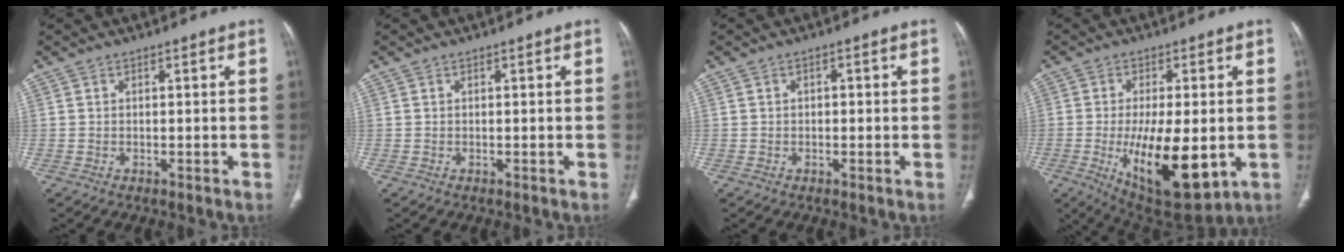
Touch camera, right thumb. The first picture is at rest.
{"total": 0.0}
{"total": 1.1, "force": [0.0, 0.8, 0.7], "torque": [-0.006, 0.005, -0.001]}
{"total": 17.2, "force": [-3.5, 6.9, 15.4], "torque": [-0.250, -0.022, -0.036]}